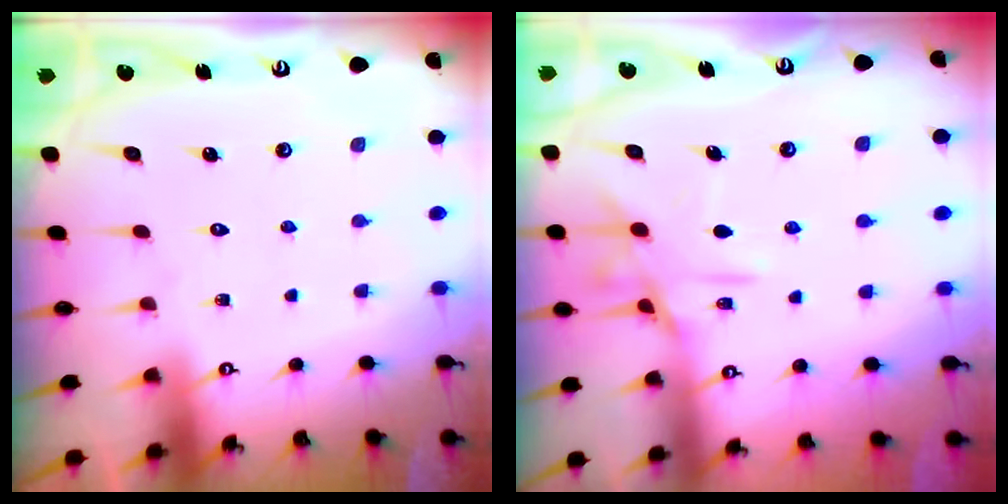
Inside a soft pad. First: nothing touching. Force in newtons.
{"total": 11.5, "press": 11.4, "slide": 0.9}